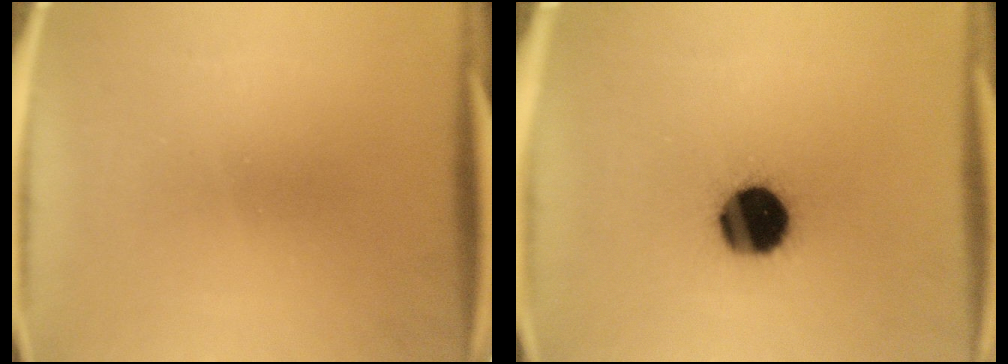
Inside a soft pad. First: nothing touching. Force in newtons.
{"total": 16.2}